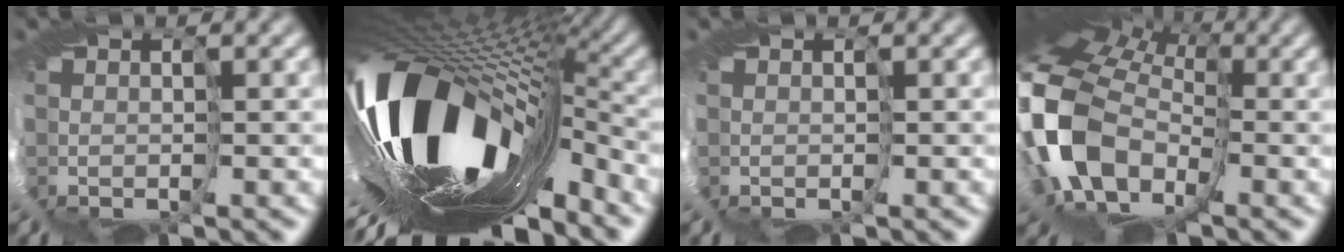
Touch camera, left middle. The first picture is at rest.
{"total": 17.3, "force": [-5.7, 7.9, 14.3], "torque": [-0.260, -0.043, -0.104]}
{"total": 0.0}
{"total": 14.2, "force": [-2.6, 10.2, 9.5], "torque": [-0.238, -0.033, -0.043]}